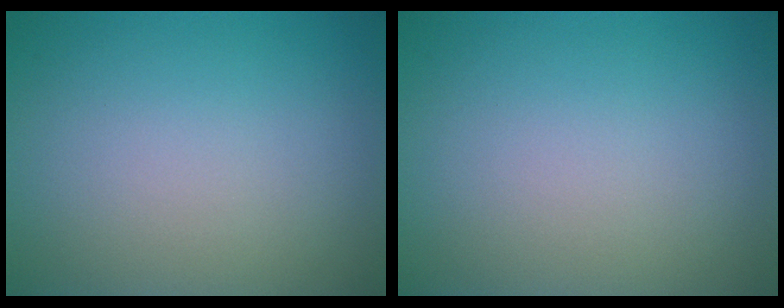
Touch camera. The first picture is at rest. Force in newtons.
{"total": 0.0}